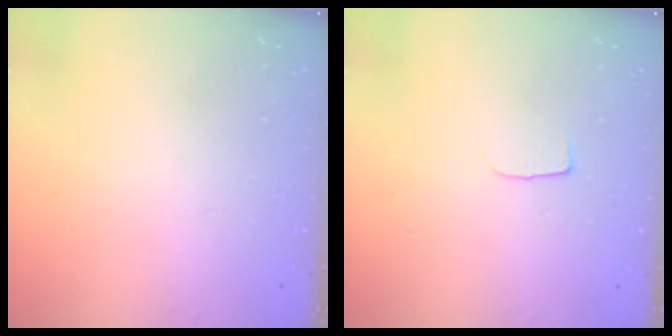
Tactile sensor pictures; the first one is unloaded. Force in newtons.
{"total": 4.3, "press": 4.3, "slide": 0.4}